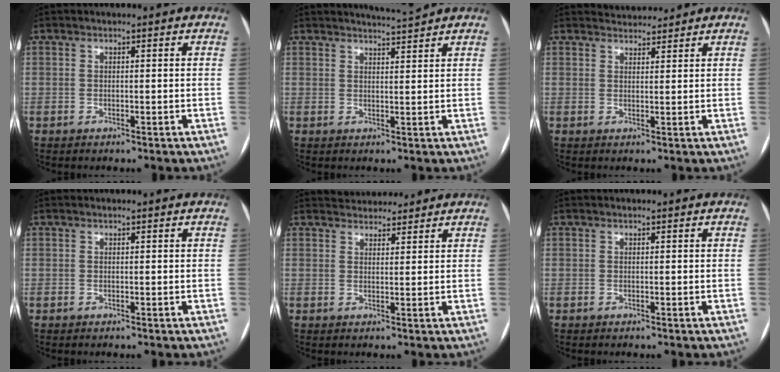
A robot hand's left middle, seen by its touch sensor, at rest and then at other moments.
{"total": 3.0, "force": [2.8, -1.0, 0.0], "torque": [-0.006, -0.010, 0.048]}
{"total": 3.0, "force": [3.0, 0.4, 0.0], "torque": [-0.008, 0.013, 0.050]}
{"total": 0.0}
{"total": 5.2, "force": [4.9, 1.4, 0.7], "torque": [-0.011, 0.021, 0.071]}
{"total": 0.0}